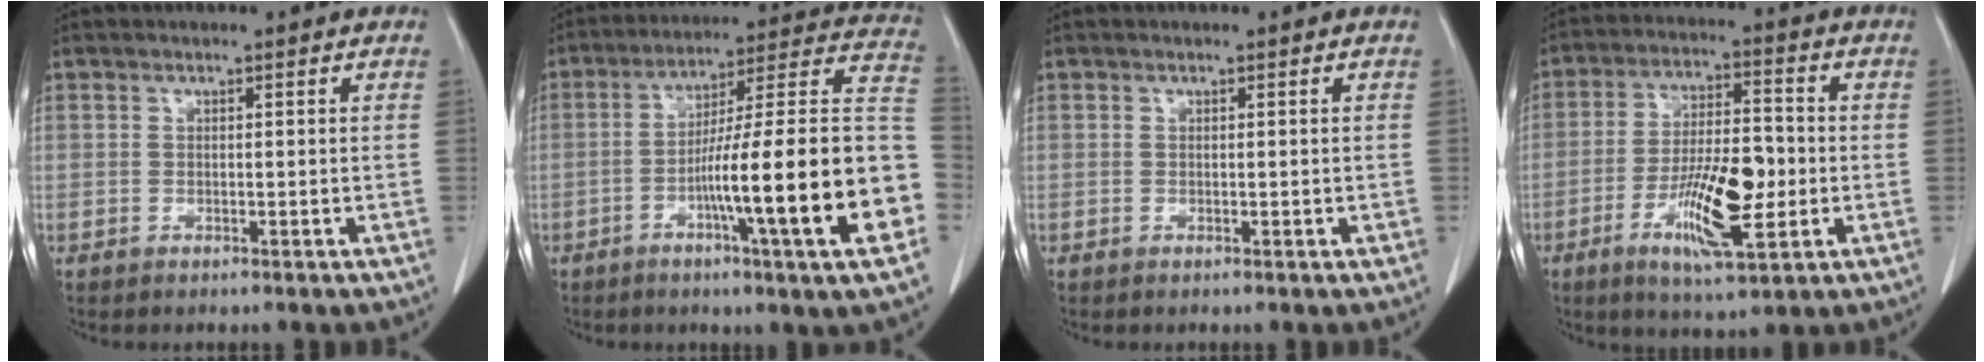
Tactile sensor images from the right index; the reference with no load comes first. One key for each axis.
{"total": 23.3, "fx": -6.4, "fy": 0.0, "fz": 22.4, "tx": -0.261, "ty": 0.010, "tz": -0.104}
{"total": 0.6, "fx": 0.0, "fy": 0.4, "fz": 0.4, "tx": -0.005, "ty": 0.000, "tz": 0.002}
{"total": 12.5, "fx": -3.4, "fy": 3.1, "fz": 11.6, "tx": -0.213, "ty": -0.005, "tz": -0.054}